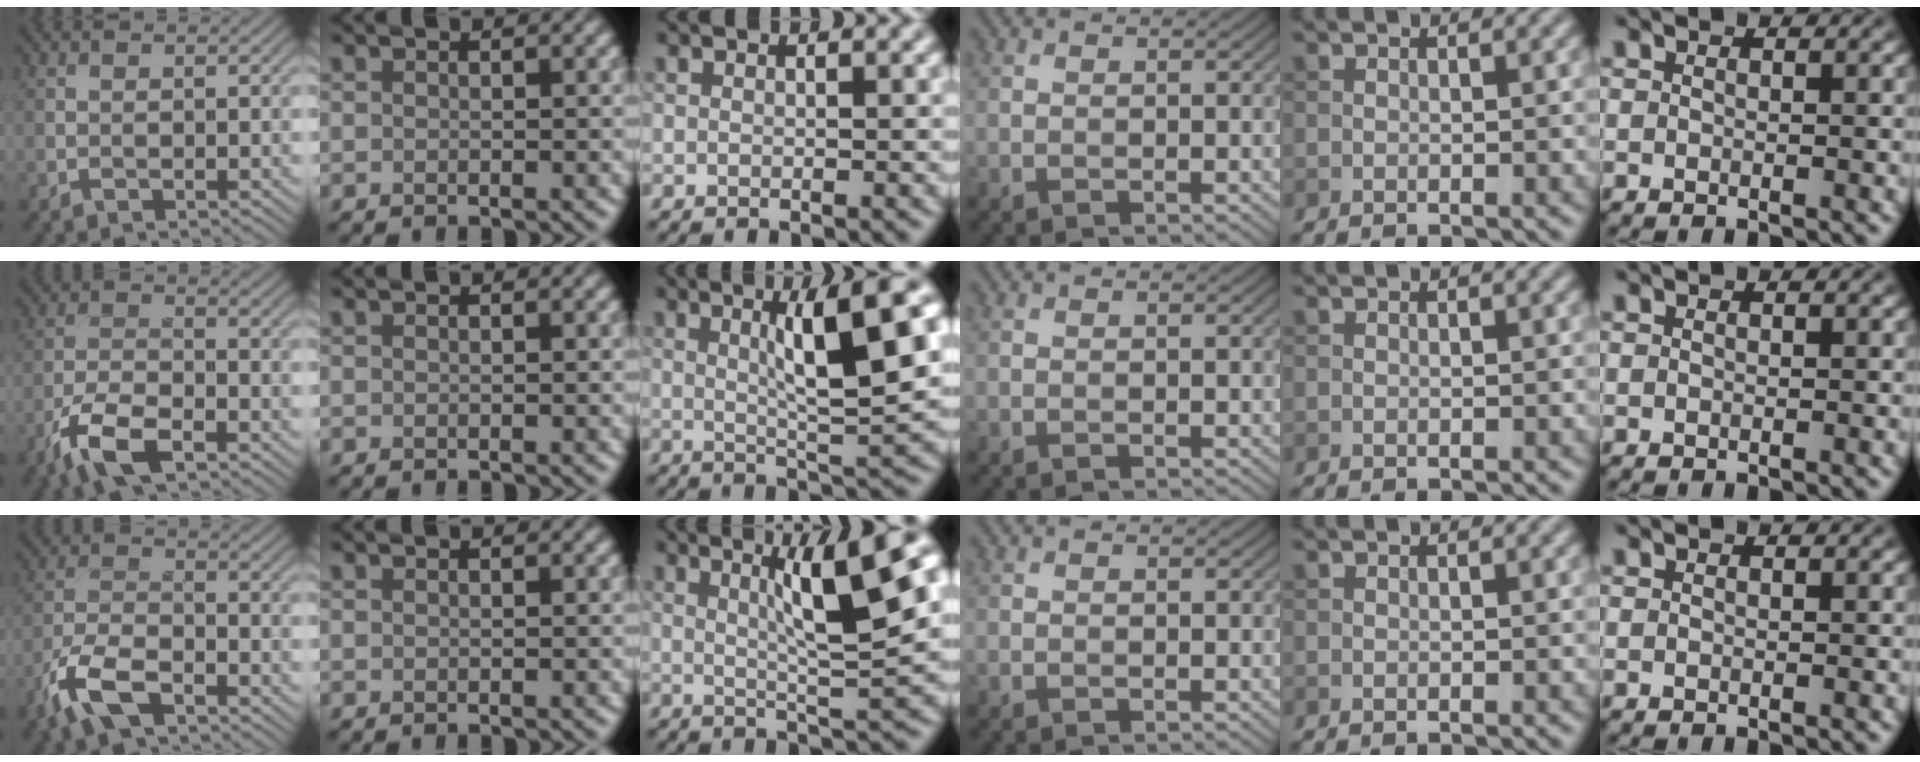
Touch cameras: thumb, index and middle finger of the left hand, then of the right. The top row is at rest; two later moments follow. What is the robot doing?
{"motion": "screw", "object": "medicine bottle"}